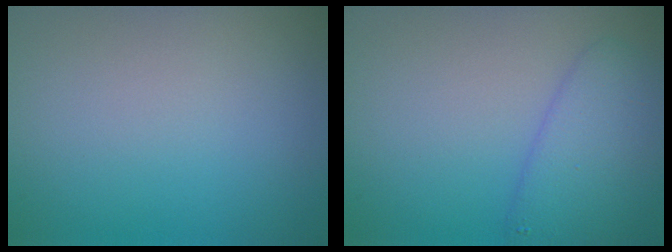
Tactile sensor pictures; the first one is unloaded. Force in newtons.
{"total": 3.8, "press": 3.8, "slide": 0.2}